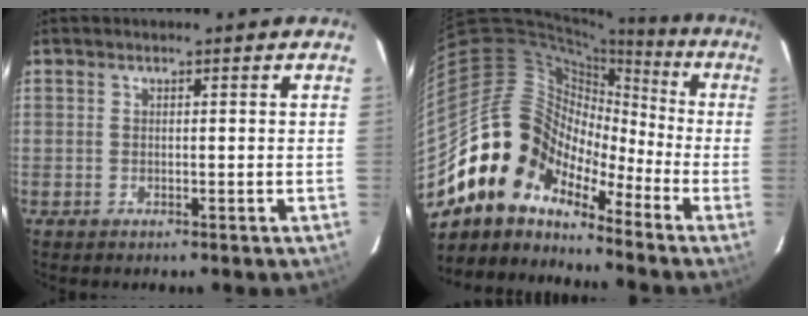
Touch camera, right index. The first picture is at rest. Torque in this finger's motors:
{"motor_torque": [1.07, -1.07, 0.69, 0.01]}